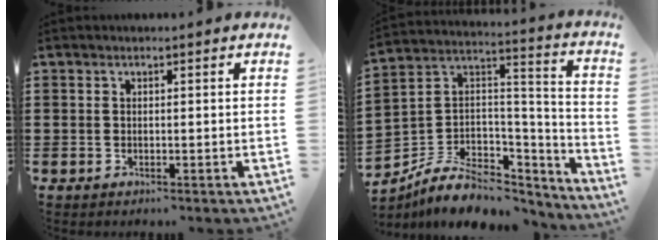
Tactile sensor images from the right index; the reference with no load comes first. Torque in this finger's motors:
{"motor_torque": [-1.88, 0.26, -0.55, -0.21]}